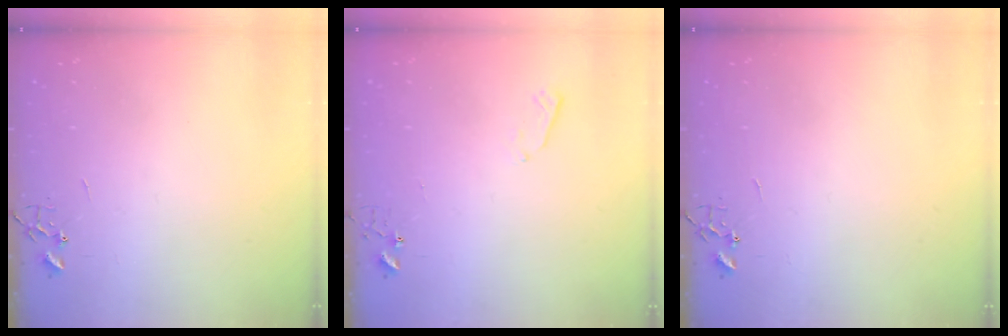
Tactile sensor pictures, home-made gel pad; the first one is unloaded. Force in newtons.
{"total": 3.7, "press": 3.6, "slide": 0.5}
{"total": 0.0}